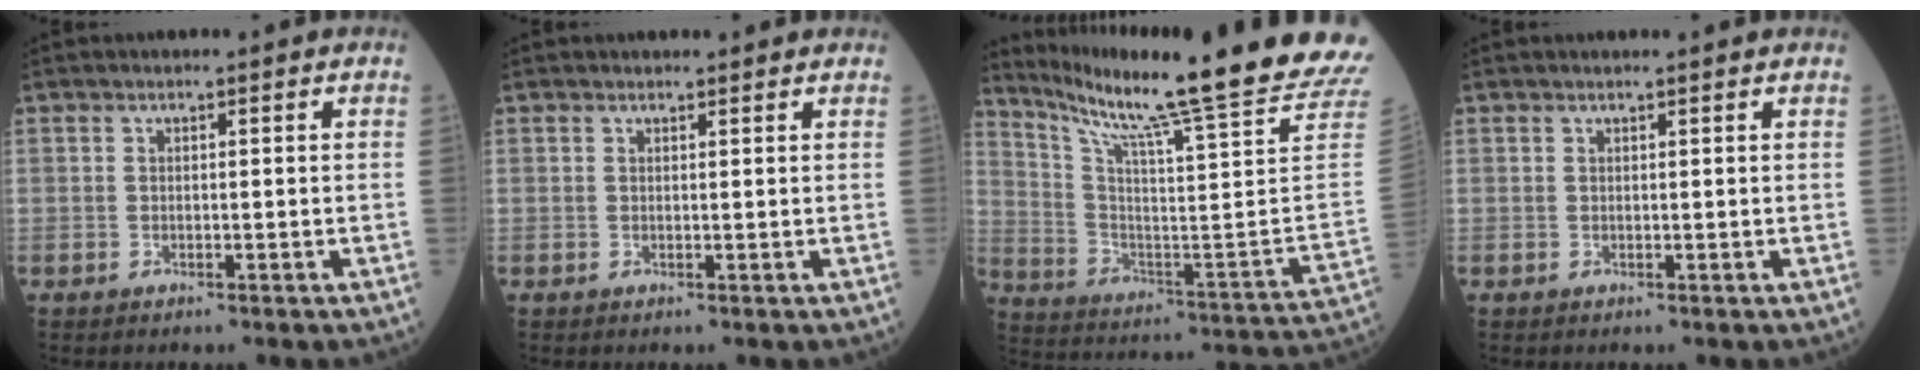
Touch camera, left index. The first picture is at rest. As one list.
[{"total": 2.2, "force": [2.1, 0.5, 0.5], "torque": [-0.010, 0.009, 0.020]}, {"total": 27.4, "force": [22.8, -3.0, 14.9], "torque": [-0.255, -0.109, 0.323]}, {"total": 1.7, "force": [1.6, -0.1, 0.6], "torque": [-0.010, 0.005, 0.017]}]